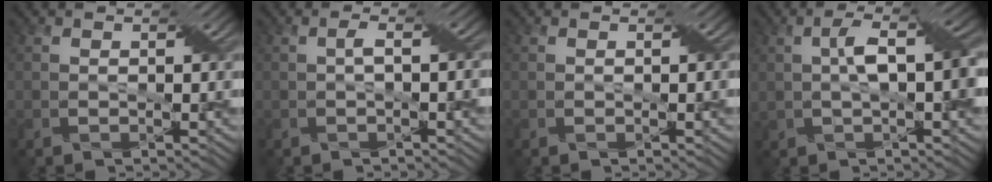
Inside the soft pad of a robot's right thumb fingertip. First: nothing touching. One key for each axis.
{"total": 2.0, "fx": 0.0, "fy": 0.2, "fz": 1.9, "tx": -0.036, "ty": 0.010, "tz": -0.001}
{"total": 0.0}
{"total": 6.1, "fx": 0.3, "fy": 2.3, "fz": 5.6, "tx": -0.105, "ty": 0.015, "tz": 0.001}